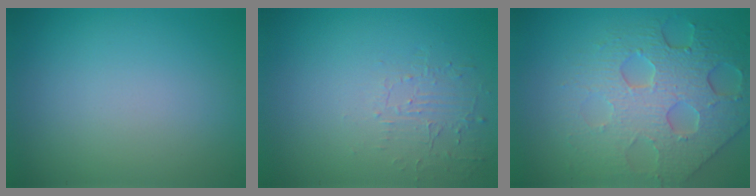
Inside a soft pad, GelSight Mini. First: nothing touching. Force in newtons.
{"total": 1.6, "press": 0.3, "slide": 1.6}
{"total": 8.2, "press": 5.7, "slide": 5.9}